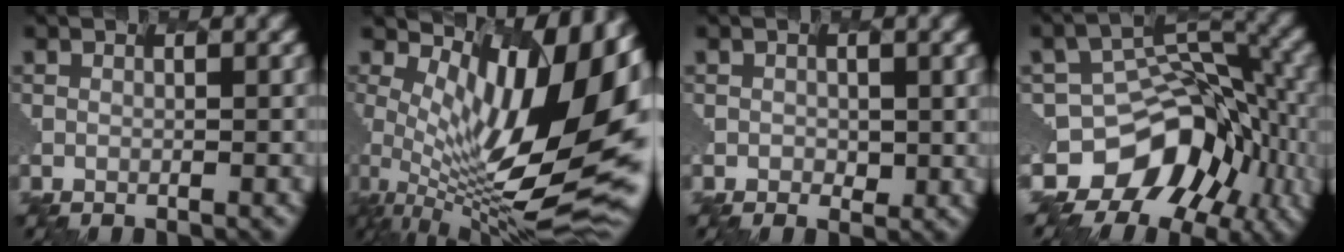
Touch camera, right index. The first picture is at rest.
{"total": 12.6, "force": [2.8, 4.8, 11.3], "torque": [-0.199, -0.023, 0.060]}
{"total": 0.6, "force": [0.1, 0.5, -0.4], "torque": [-0.012, -0.011, 0.006]}
{"total": 9.9, "force": [-5.7, 7.1, 3.8], "torque": [-0.065, 0.008, -0.099]}